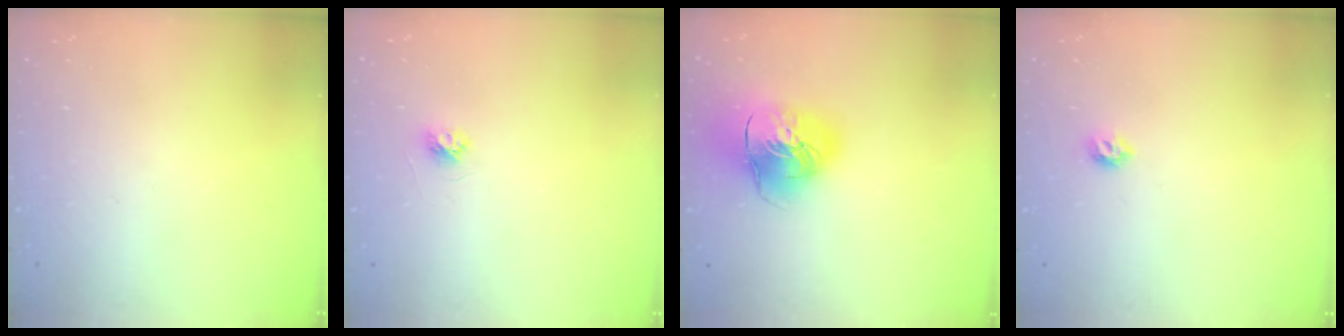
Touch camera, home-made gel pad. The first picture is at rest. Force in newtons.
{"total": 3.8, "press": 3.7, "slide": 0.5}
{"total": 16.3, "press": 16.1, "slide": 2.8}
{"total": 5.0, "press": 4.9, "slide": 1.1}